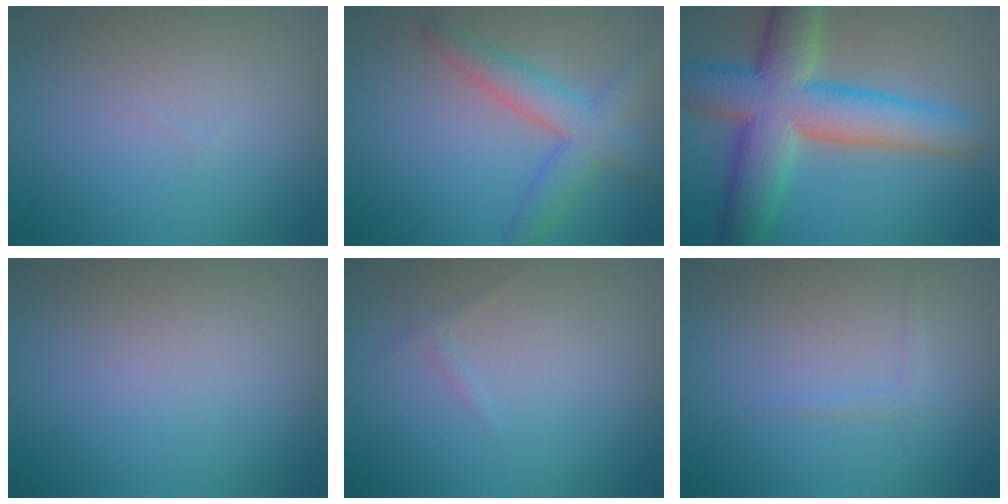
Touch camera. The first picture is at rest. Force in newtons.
{"total": 4.9, "press": 4.9, "slide": 0.2}
{"total": 11.2, "press": 11.1, "slide": 0.7}
{"total": 0.0}
{"total": 0.6, "press": 0.6, "slide": 0.1}
{"total": 0.9, "press": 0.8, "slide": 0.1}